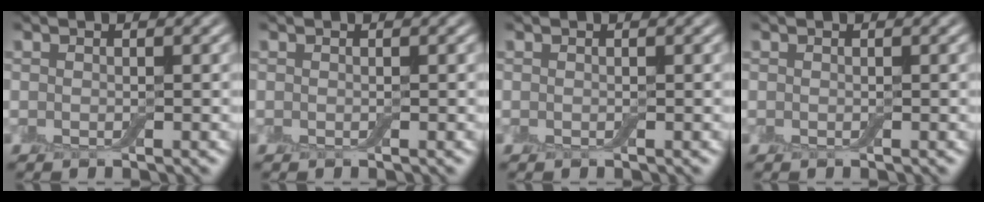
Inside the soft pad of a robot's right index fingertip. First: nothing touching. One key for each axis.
{"total": 0.0}
{"total": 0.0}
{"total": 0.0}